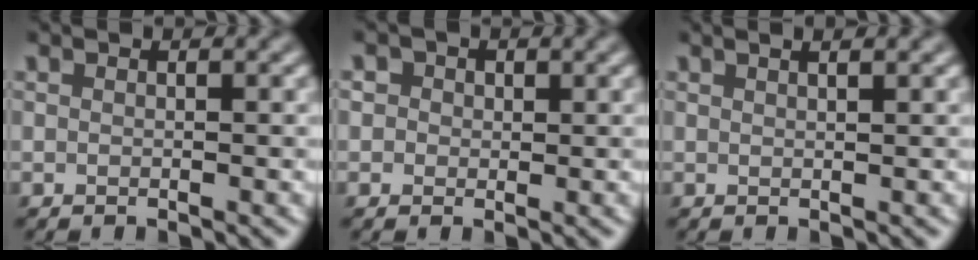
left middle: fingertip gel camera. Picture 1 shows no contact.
{"total": 1.9, "force": [0.7, 1.7, 0.5], "torque": [0.000, 0.004, -0.004]}
{"total": 2.7, "force": [1.6, 1.3, 1.7], "torque": [0.003, 0.011, -0.012]}